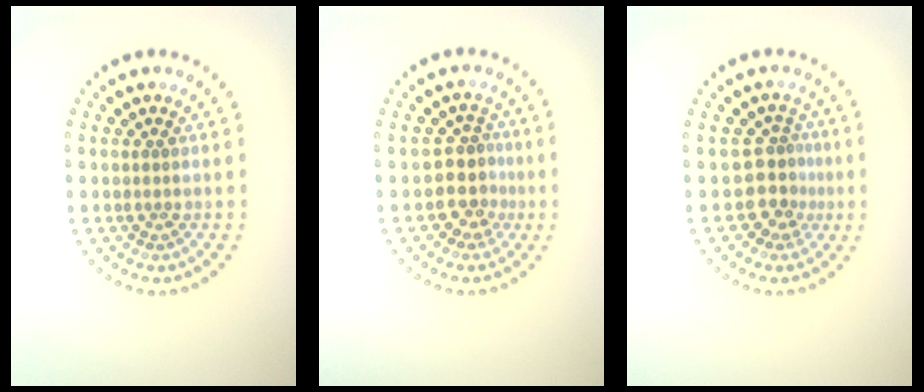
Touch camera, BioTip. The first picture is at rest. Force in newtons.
{"total": 2.8, "press": 2.3, "slide": 1.6}
{"total": 2.9, "press": 1.9, "slide": 2.1}